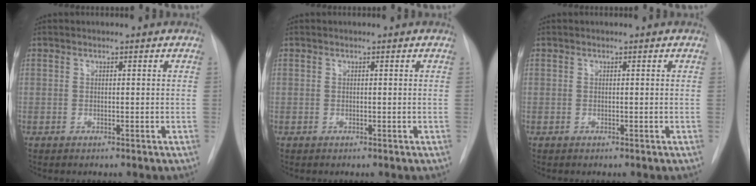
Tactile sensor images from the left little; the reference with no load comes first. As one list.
[{"total": 0.0}, {"total": 0.0}]